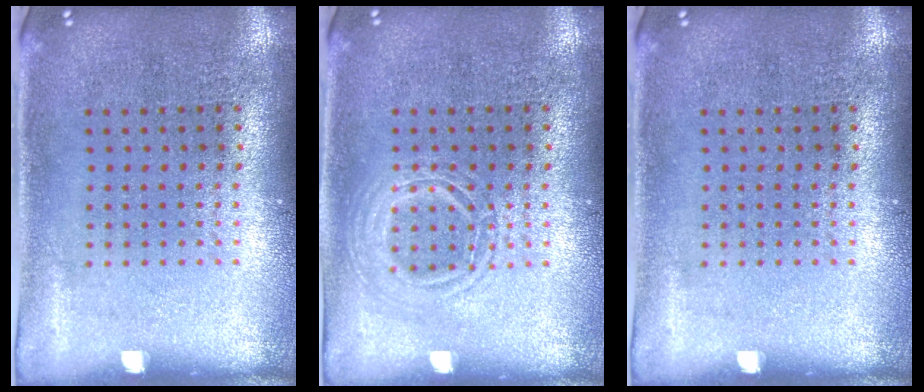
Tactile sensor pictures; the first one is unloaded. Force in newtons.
{"total": 2.0, "press": 2.0, "slide": 0.3}
{"total": 0.0}